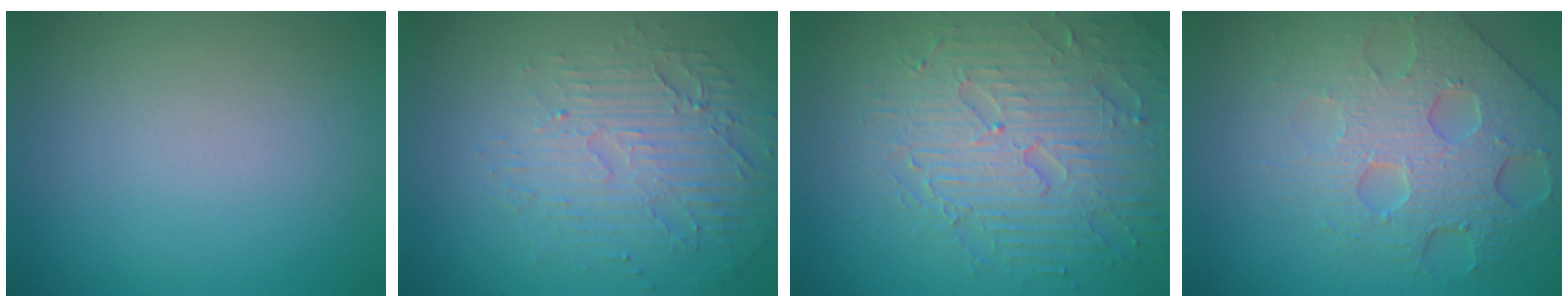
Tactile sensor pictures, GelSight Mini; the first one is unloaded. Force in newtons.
{"total": 5.6, "press": 3.3, "slide": 4.5}
{"total": 7.3, "press": 5.8, "slide": 4.4}
{"total": 6.3, "press": 5.1, "slide": 3.8}